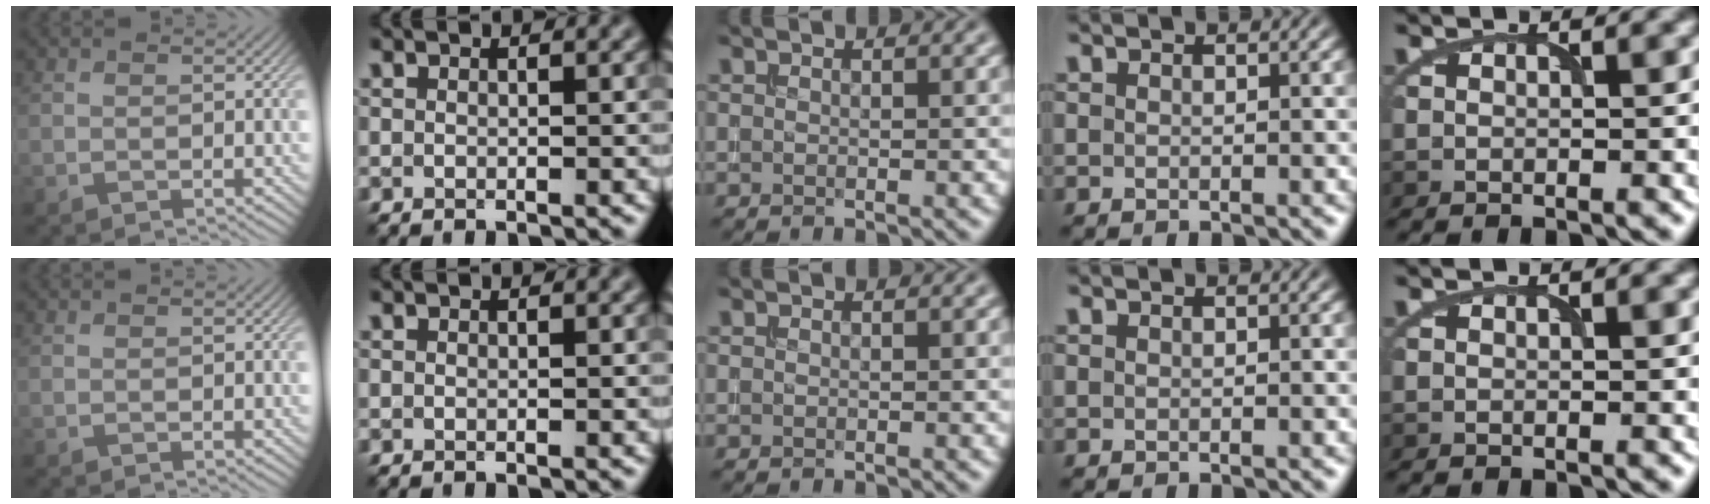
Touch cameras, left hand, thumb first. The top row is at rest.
{}